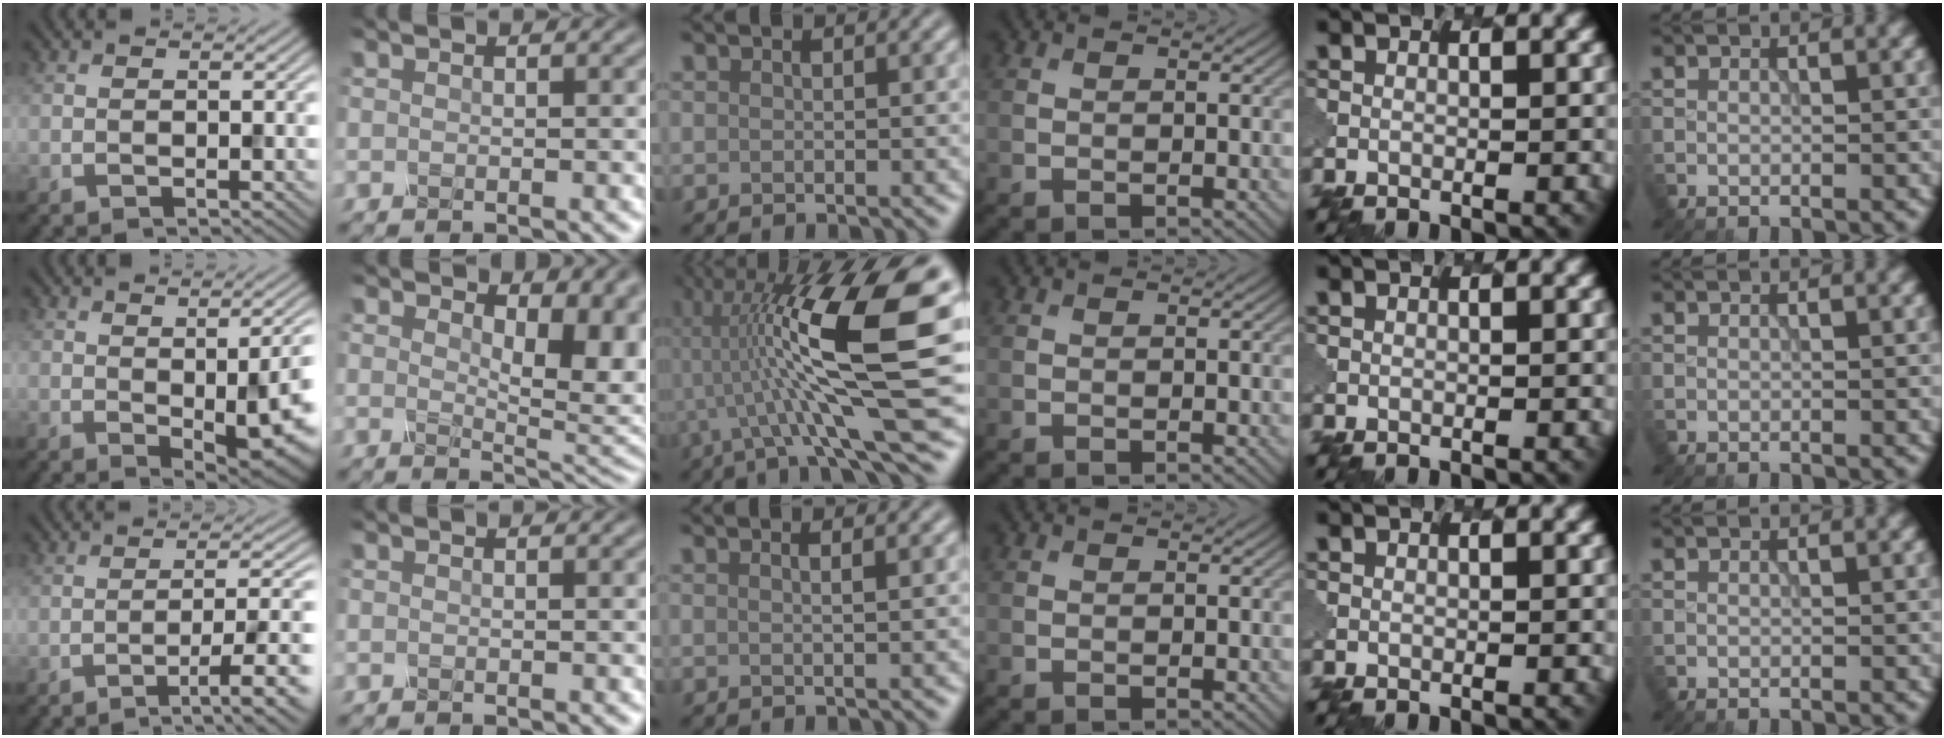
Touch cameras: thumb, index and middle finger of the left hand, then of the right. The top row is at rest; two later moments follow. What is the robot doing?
{"motion": "dispense", "object": "dispenser bottle"}